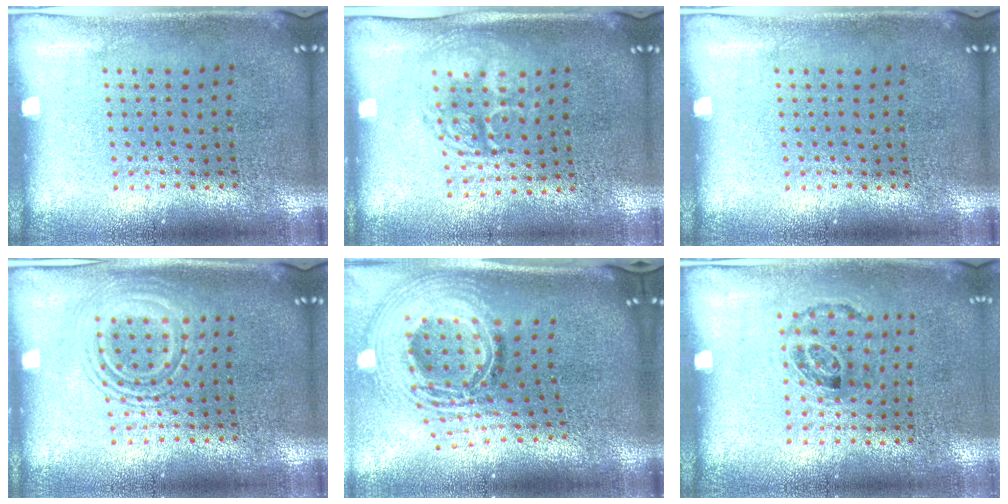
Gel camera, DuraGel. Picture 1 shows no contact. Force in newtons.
{"total": 1.5, "press": 1.3, "slide": 0.6}
{"total": 0.0}
{"total": 1.6, "press": 1.6, "slide": 0.3}
{"total": 2.9, "press": 2.0, "slide": 2.0}
{"total": 1.0, "press": 0.6, "slide": 0.8}